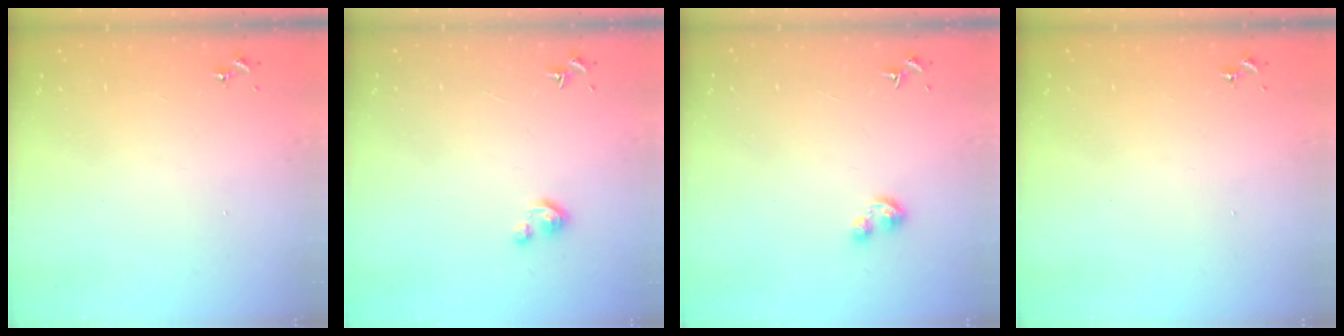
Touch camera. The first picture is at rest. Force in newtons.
{"total": 2.8, "press": 2.8, "slide": 0.3}
{"total": 3.9, "press": 3.8, "slide": 0.4}
{"total": 0.0}